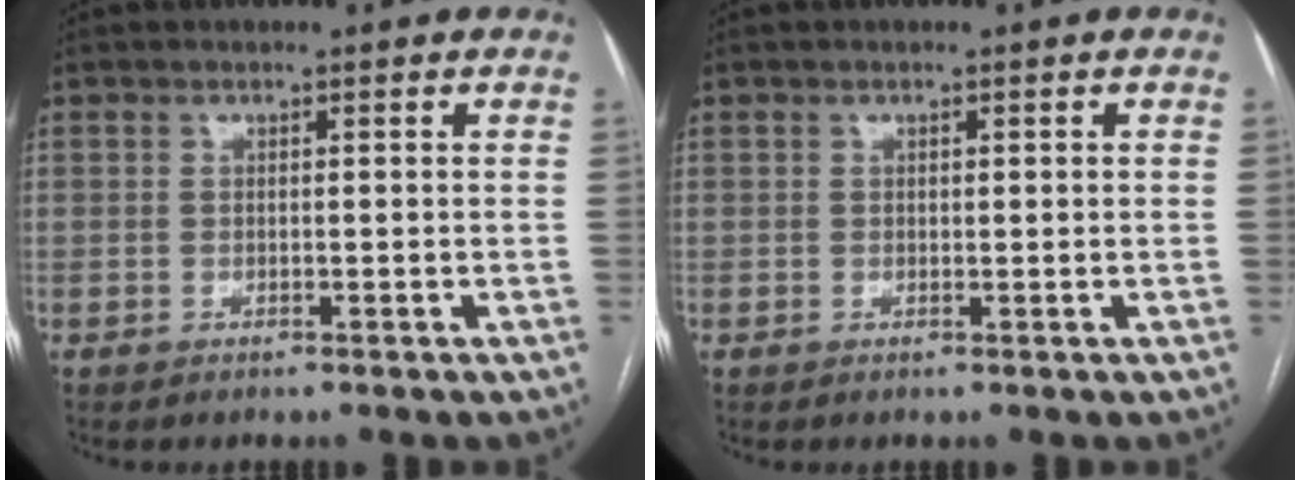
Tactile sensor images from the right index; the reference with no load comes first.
{"total": 0.6, "force": [0.2, 0.2, 0.5], "torque": [-0.006, 0.001, 0.003]}